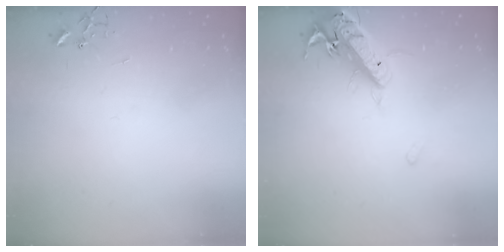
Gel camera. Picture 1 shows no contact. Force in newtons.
{"total": 17.3, "press": 16.9, "slide": 3.7}